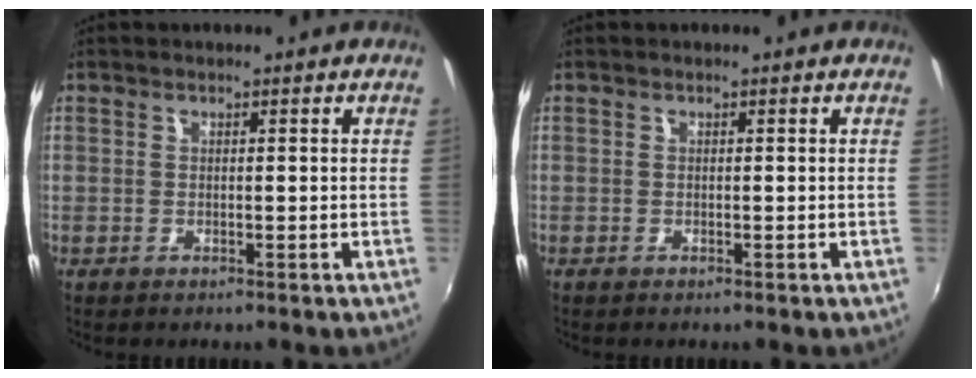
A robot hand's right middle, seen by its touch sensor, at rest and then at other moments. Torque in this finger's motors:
{"motor_torque": [0.12, 0.01, 0.04, 0.01]}